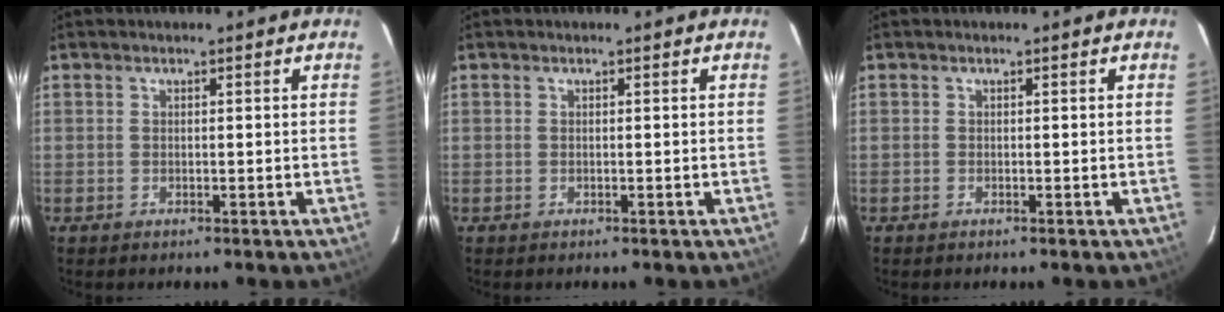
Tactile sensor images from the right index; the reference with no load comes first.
{"total": 0.0}
{"total": 0.0}